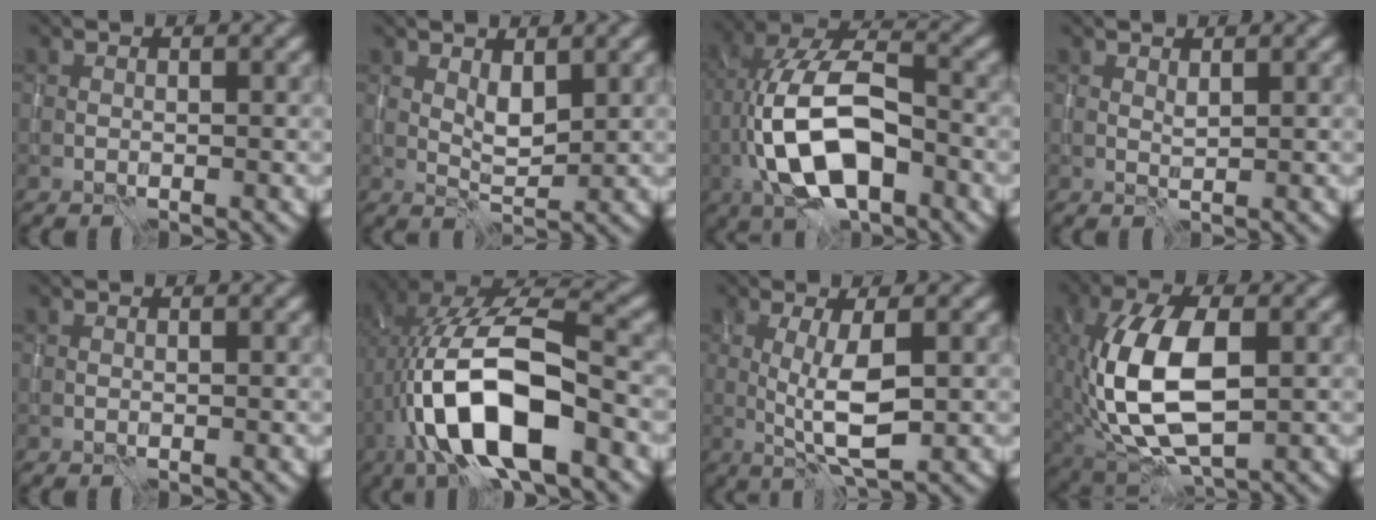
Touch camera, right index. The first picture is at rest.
{"total": 2.1, "force": [0.9, 0.9, 1.6], "torque": [-0.031, -0.004, 0.020]}
{"total": 11.3, "force": [-2.8, 5.4, 9.6], "torque": [-0.187, 0.008, -0.058]}
{"total": 0.6, "force": [0.6, 0.0, 0.3], "torque": [-0.011, -0.001, 0.011]}
{"total": 0.0}
{"total": 13.4, "force": [-3.5, 5.8, 11.6], "torque": [-0.220, 0.014, -0.069]}
{"total": 5.2, "force": [-0.2, 1.2, 5.0], "torque": [-0.097, -0.004, -0.002]}
{"total": 10.5, "force": [-0.6, 5.3, 9.0], "torque": [-0.192, 0.000, -0.009]}